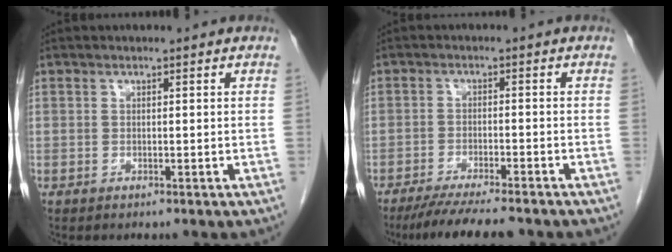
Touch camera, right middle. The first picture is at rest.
{"total": 9.3, "force": [-7.9, 0.8, 4.8], "torque": [-0.071, -0.020, -0.123]}